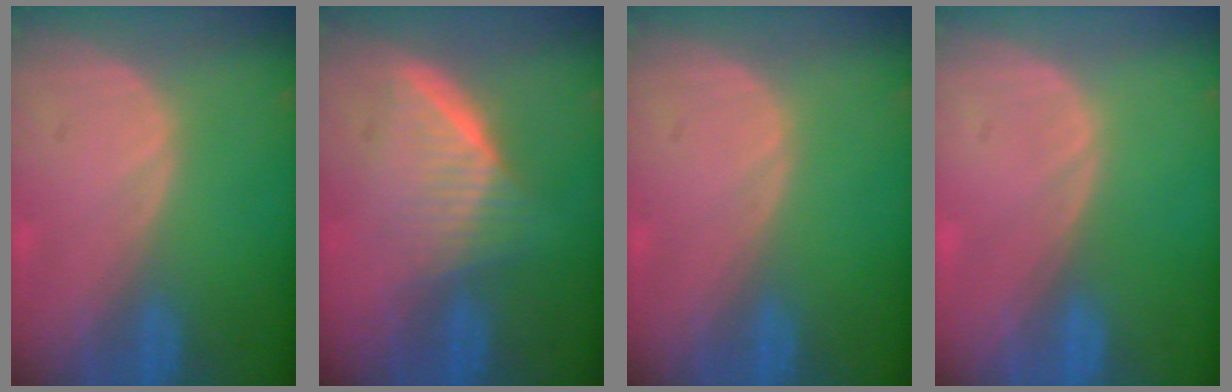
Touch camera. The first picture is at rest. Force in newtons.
{"total": 6.8, "press": 6.0, "slide": 3.1}
{"total": 0.0}
{"total": 0.0}